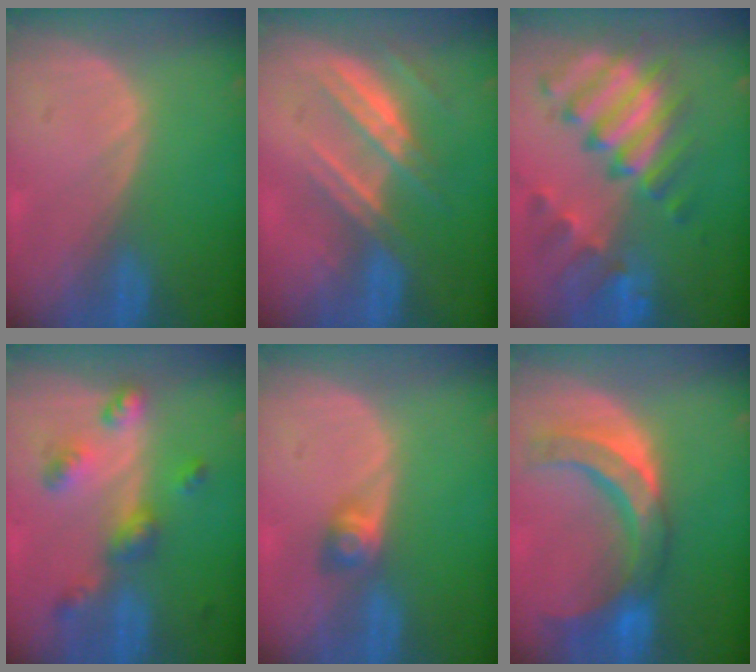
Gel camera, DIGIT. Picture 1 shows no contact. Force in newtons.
{"total": 7.4, "press": 6.7, "slide": 3.1}
{"total": 11.6, "press": 10.0, "slide": 6.0}
{"total": 6.6, "press": 5.9, "slide": 3.1}
{"total": 2.8, "press": 2.5, "slide": 1.3}
{"total": 9.8, "press": 9.4, "slide": 2.9}